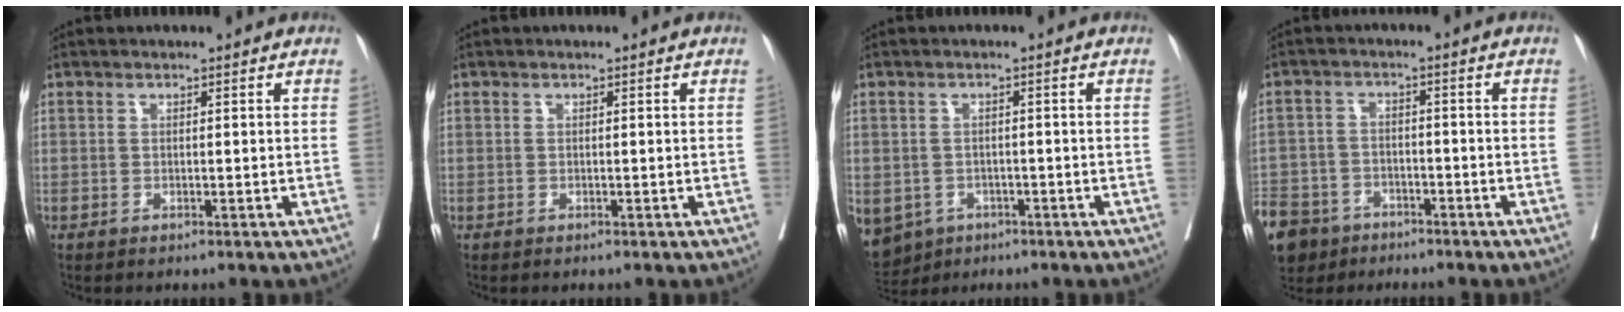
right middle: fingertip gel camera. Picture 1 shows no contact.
{"total": 0.0}
{"total": 10.8, "force": [-5.6, 8.6, 3.5], "torque": [-0.104, -0.007, -0.070]}
{"total": 15.0, "force": [-9.5, 10.4, 5.0], "torque": [-0.164, -0.007, -0.154]}